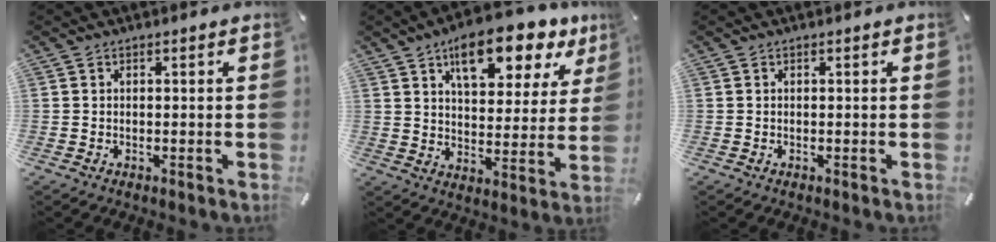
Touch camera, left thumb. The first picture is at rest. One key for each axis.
{"total": 14.5, "fx": 10.0, "fy": 6.4, "fz": 8.4, "tx": -0.105, "ty": -0.061, "tz": 0.166}
{"total": 0.0}